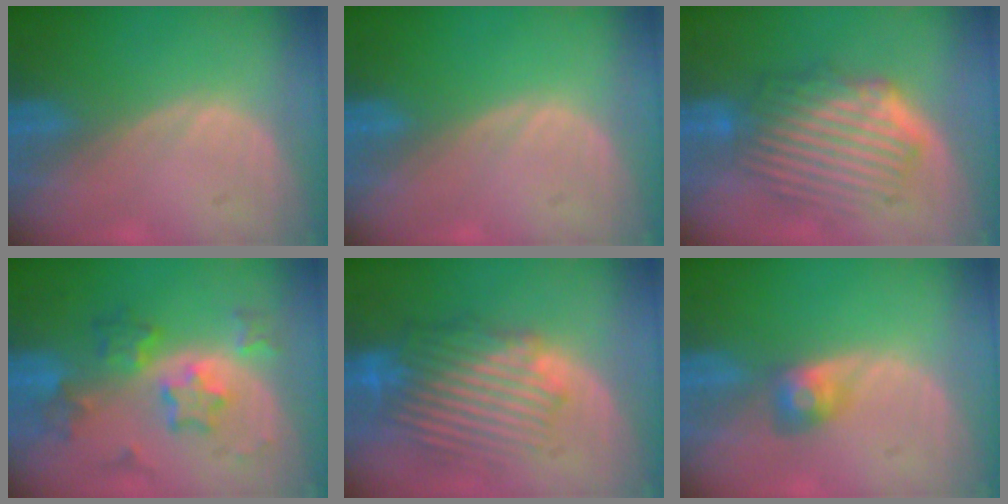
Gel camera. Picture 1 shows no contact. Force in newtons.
{"total": 0.0}
{"total": 9.4, "press": 8.4, "slide": 4.4}
{"total": 6.8, "press": 6.8, "slide": 0.2}
{"total": 9.7, "press": 9.0, "slide": 3.6}
{"total": 2.8, "press": 2.6, "slide": 1.1}